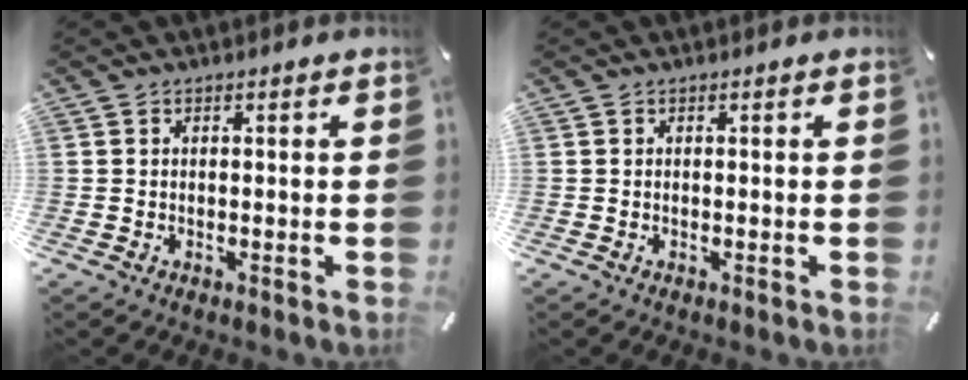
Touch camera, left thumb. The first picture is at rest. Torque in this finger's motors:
{"motor_torque": [-0.03, -0.03, -0.03, 0.00, 0.00]}